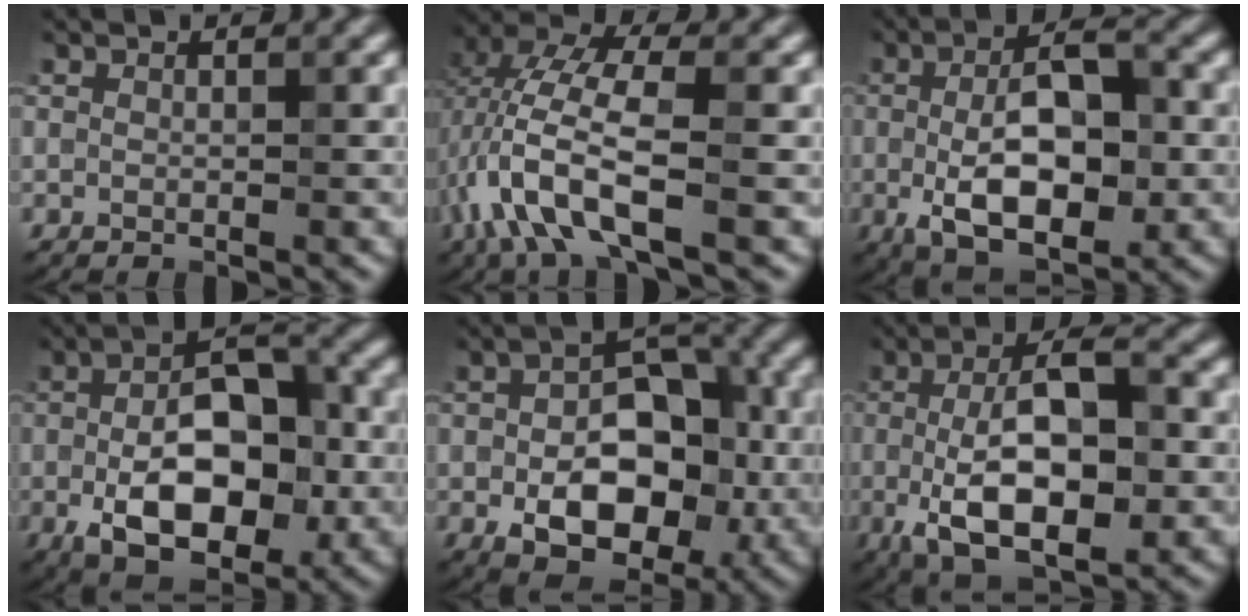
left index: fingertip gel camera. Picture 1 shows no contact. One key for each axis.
{"total": 7.2, "fx": -2.3, "fy": 2.6, "fz": 6.3, "tx": -0.136, "ty": 0.012, "tz": -0.055}
{"total": 9.3, "fx": -1.4, "fy": 4.2, "fz": 8.2, "tx": -0.136, "ty": 0.004, "tz": -0.028}
{"total": 10.5, "fx": -2.4, "fy": 5.4, "fz": 8.7, "tx": -0.141, "ty": 0.008, "tz": -0.045}
{"total": 10.2, "fx": -2.1, "fy": 6.3, "fz": 7.7, "tx": -0.122, "ty": -0.006, "tz": -0.025}
{"total": 10.2, "fx": -1.4, "fy": 4.1, "fz": 9.2, "tx": -0.153, "ty": 0.006, "tz": -0.030}